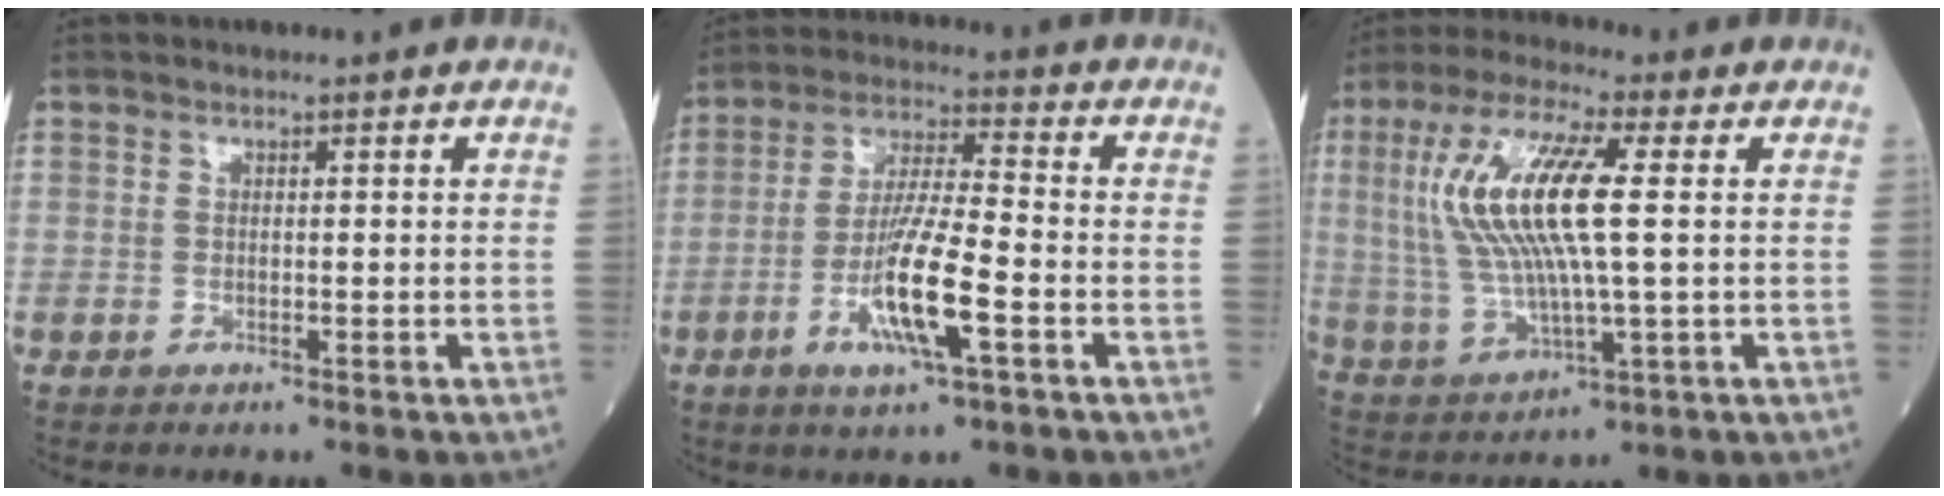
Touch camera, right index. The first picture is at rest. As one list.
[{"total": 11.2, "force": [-3.9, 0.9, 10.4], "torque": [-0.201, -0.010, -0.073]}, {"total": 14.6, "force": [2.5, 2.3, 14.2], "torque": [-0.307, 0.012, 0.047]}]